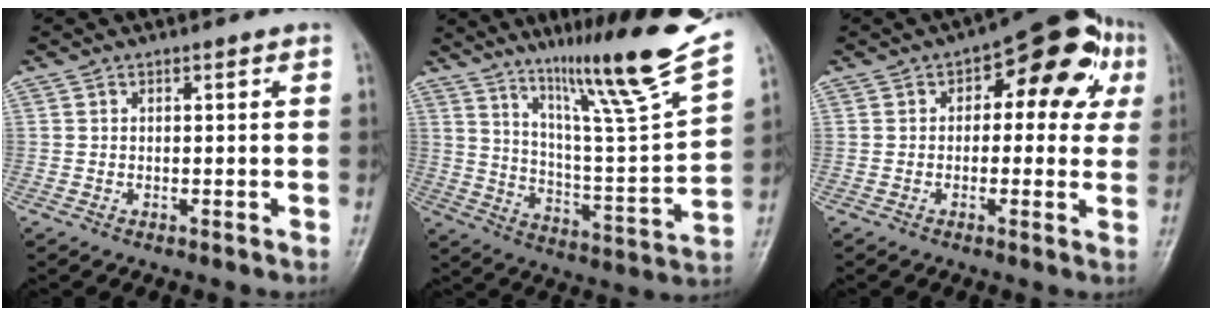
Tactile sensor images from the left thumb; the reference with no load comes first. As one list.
[{"total": 21.8, "force": [15.2, 0.6, 15.5], "torque": [-0.216, -0.079, 0.251]}, {"total": 14.0, "force": [3.8, 7.7, 11.1], "torque": [-0.082, 0.029, 0.039]}]